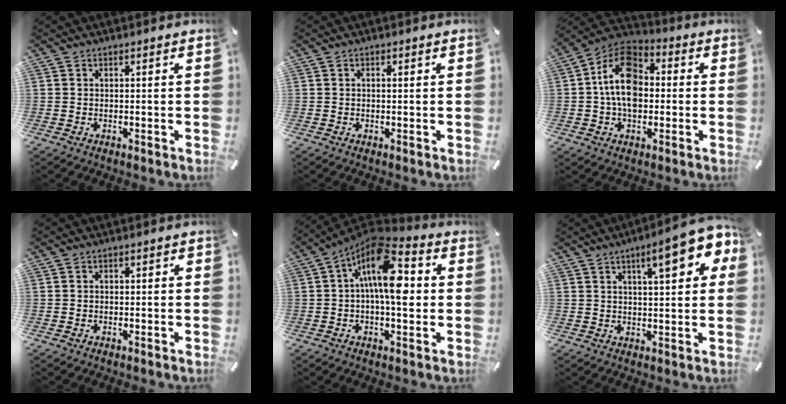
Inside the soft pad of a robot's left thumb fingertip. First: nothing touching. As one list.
[{"total": 0.6, "force": [0.1, 0.2, 0.6], "torque": [-0.011, 0.001, 0.001]}, {"total": 13.7, "force": [-0.5, 9.8, 9.6], "torque": [-0.192, 0.013, -0.012]}, {"total": 1.1, "force": [-0.7, 0.6, 0.5], "torque": [-0.011, 0.003, -0.016]}, {"total": 15.7, "force": [1.8, 7.2, 13.8], "torque": [-0.243, -0.020, 0.025]}, {"total": 12.7, "force": [6.1, 3.8, 10.4], "torque": [-0.148, -0.020, 0.095]}]